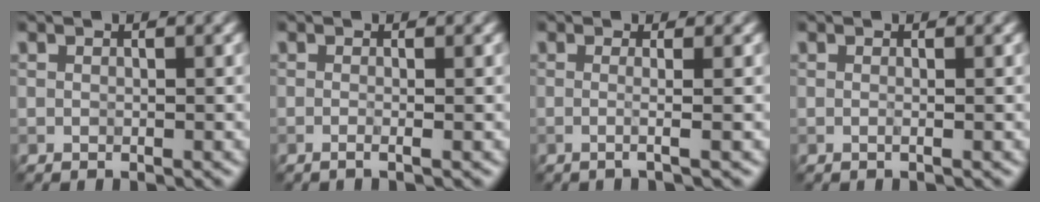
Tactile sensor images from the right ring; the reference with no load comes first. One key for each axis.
{"total": 1.7, "fx": -0.1, "fy": 0.8, "fz": 1.5, "tx": -0.007, "ty": -0.009, "tz": -0.020}
{"total": 2.3, "fx": 0.0, "fy": 0.8, "fz": 2.2, "tx": -0.024, "ty": -0.003, "tz": -0.032}
{"total": 0.8, "fx": -0.1, "fy": 0.3, "fz": 0.7, "tx": -0.010, "ty": -0.007, "tz": -0.007}